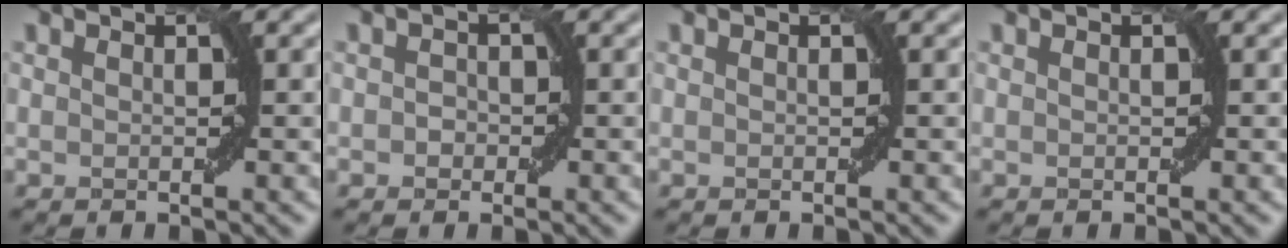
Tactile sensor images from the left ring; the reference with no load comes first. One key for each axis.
{"total": 0.9, "fx": -0.3, "fy": 0.8, "fz": 0.3, "tx": 0.000, "ty": 0.001, "tz": -0.010}
{"total": 0.0}
{"total": 0.0}